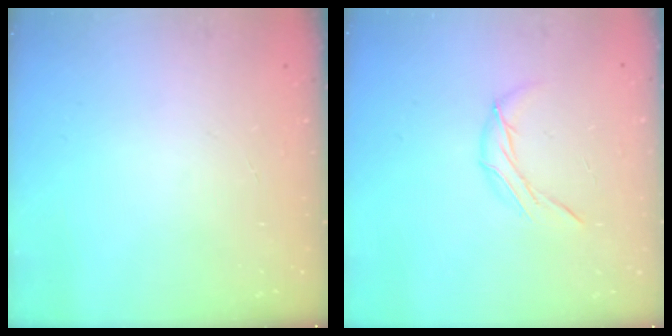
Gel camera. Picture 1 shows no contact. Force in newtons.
{"total": 6.3, "press": 6.3, "slide": 0.4}